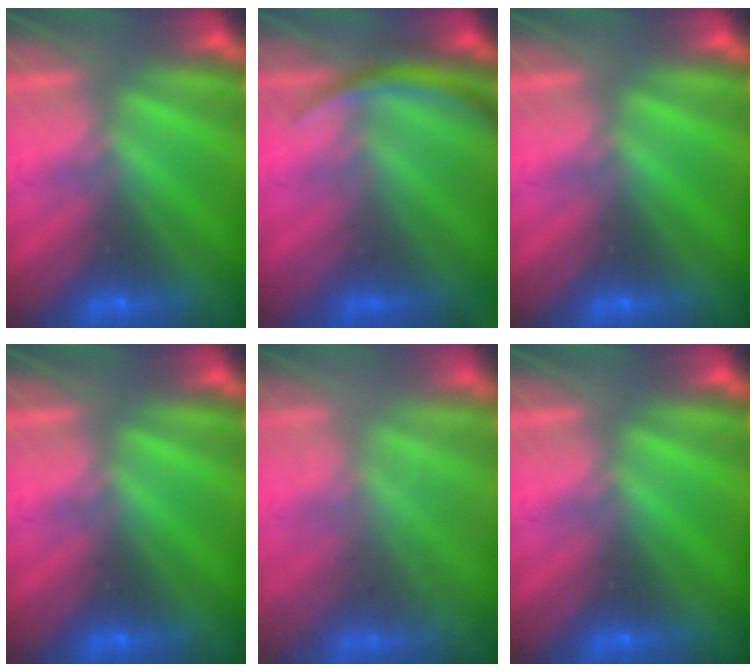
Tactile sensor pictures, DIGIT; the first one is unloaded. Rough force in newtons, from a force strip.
{"total": 2.9}
{"total": 0.0}
{"total": 0.0}
{"total": 1.7}
{"total": 0.0}